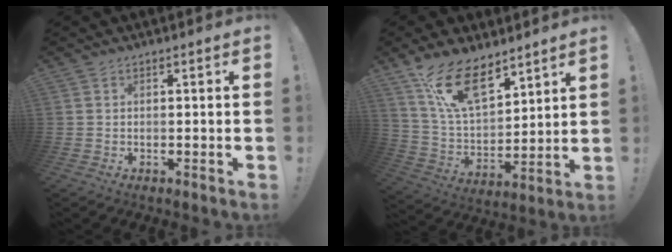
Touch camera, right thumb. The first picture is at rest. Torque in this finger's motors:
{"motor_torque": [0.33, 1.28, 0.33, 0.36, 0.36]}